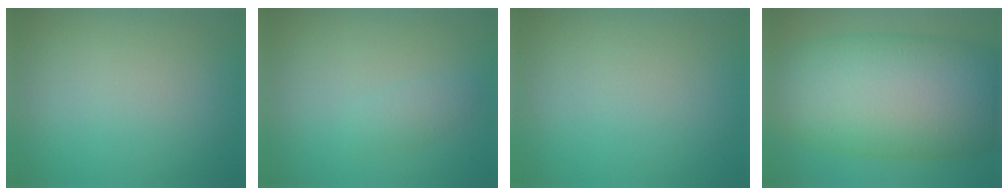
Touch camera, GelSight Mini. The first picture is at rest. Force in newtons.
{"total": 1.2, "press": 1.2, "slide": 0.0}
{"total": 0.0}
{"total": 14.9, "press": 14.9, "slide": 0.1}